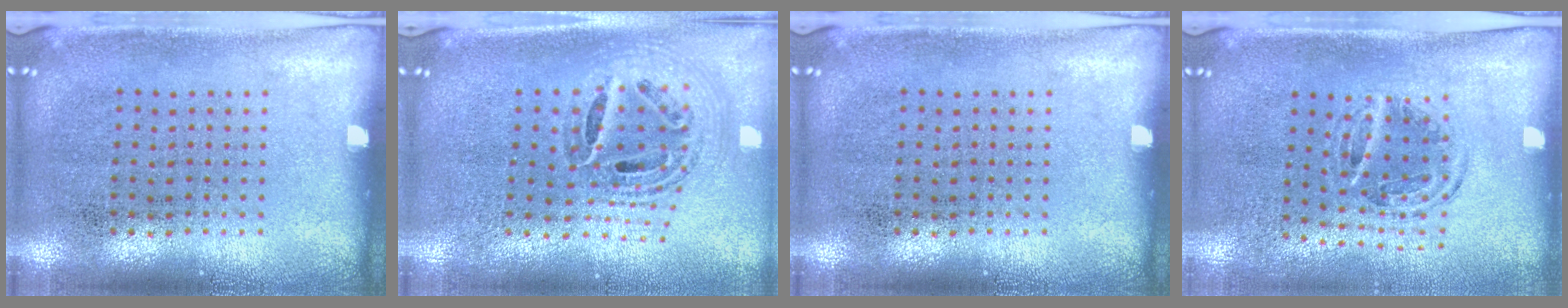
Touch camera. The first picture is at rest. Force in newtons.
{"total": 1.5, "press": 1.3, "slide": 0.7}
{"total": 0.0}
{"total": 1.1, "press": 1.0, "slide": 0.2}